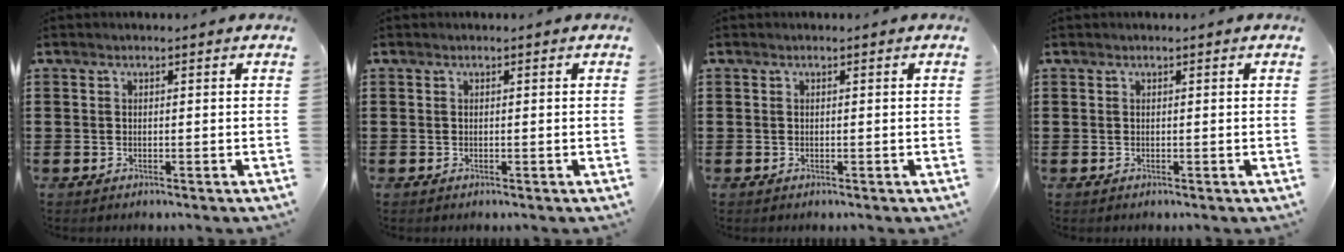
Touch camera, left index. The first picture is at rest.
{"total": 0.0}
{"total": 0.0}
{"total": 0.0}